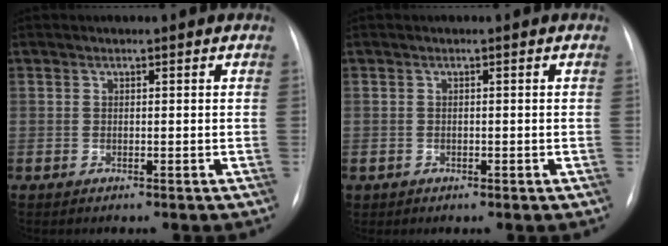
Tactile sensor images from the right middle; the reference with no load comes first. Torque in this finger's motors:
{"motor_torque": [0.42, -0.29, 1.05, 0.17]}